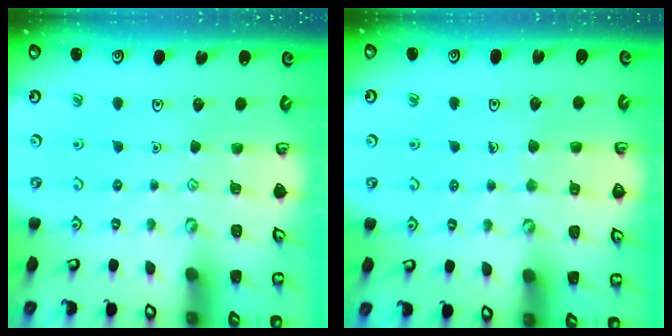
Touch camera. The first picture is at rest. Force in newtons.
{"total": 4.2, "press": 4.2, "slide": 0.3}